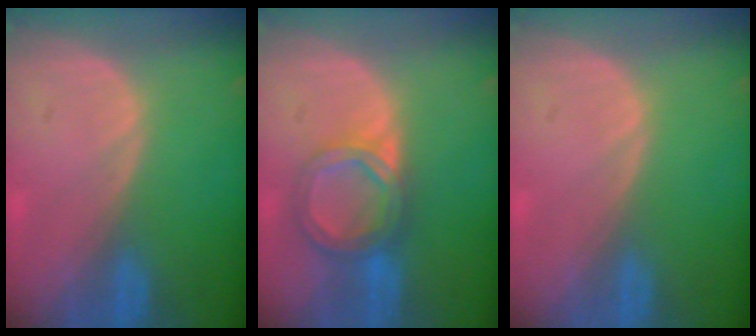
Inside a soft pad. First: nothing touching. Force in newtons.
{"total": 6.4, "press": 5.6, "slide": 3.1}
{"total": 0.0}